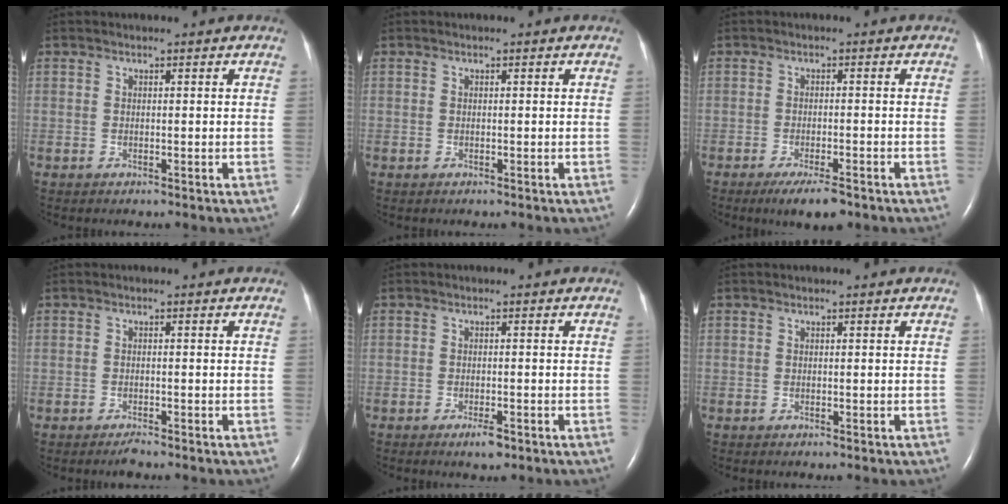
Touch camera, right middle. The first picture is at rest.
{"total": 0.0}
{"total": 4.8, "force": [-3.4, 0.9, 3.3], "torque": [-0.058, -0.010, -0.051]}
{"total": 1.2, "force": [-1.0, 0.0, 0.5], "torque": [-0.014, -0.003, -0.017]}
{"total": 1.9, "force": [-1.3, 0.5, 1.4], "torque": [-0.028, -0.003, -0.018]}
{"total": 0.0}